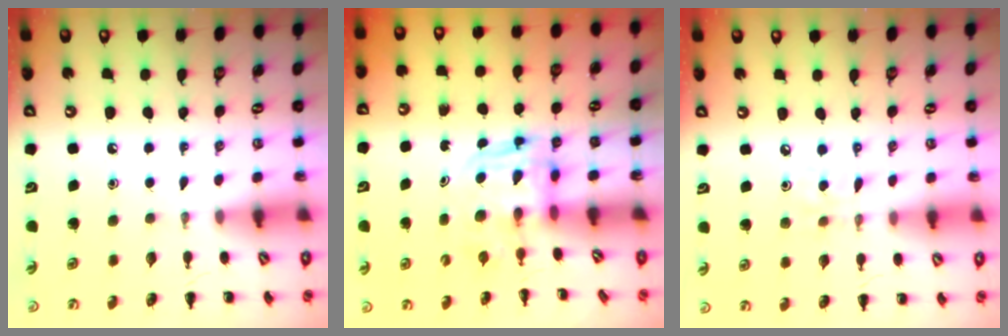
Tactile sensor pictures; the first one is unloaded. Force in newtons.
{"total": 2.7, "press": 2.7, "slide": 0.2}
{"total": 2.1, "press": 2.0, "slide": 0.6}